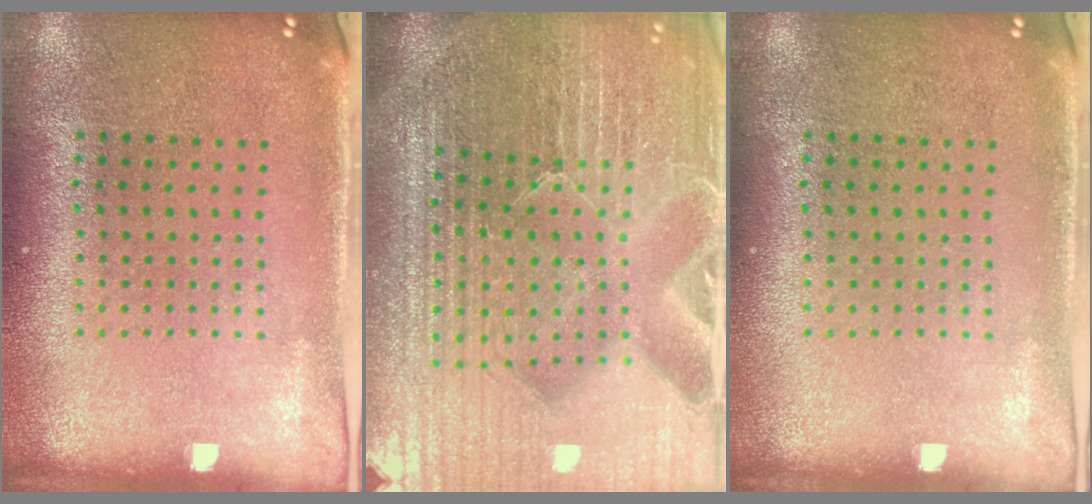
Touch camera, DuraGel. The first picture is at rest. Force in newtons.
{"total": 6.7, "press": 5.9, "slide": 3.2}
{"total": 0.0}